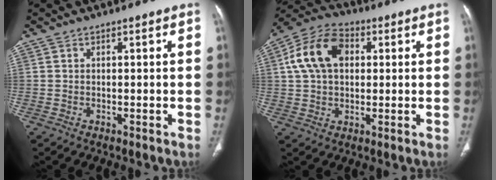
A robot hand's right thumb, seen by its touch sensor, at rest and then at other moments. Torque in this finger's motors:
{"motor_torque": [-0.01, 0.94, 0.77, -0.78, 0.14]}